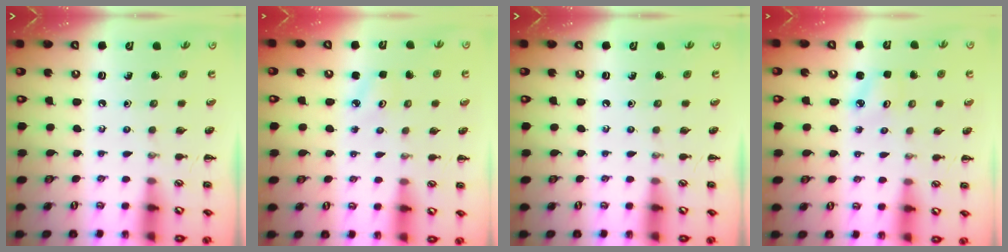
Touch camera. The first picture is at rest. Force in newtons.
{"total": 2.5, "press": 2.4, "slide": 0.7}
{"total": 0.0}
{"total": 2.3, "press": 2.2, "slide": 0.6}